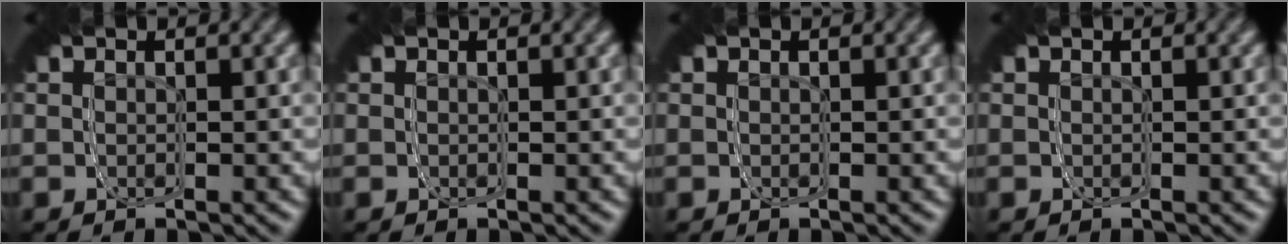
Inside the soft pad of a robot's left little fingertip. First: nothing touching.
{"total": 0.0}
{"total": 0.0}
{"total": 0.0}